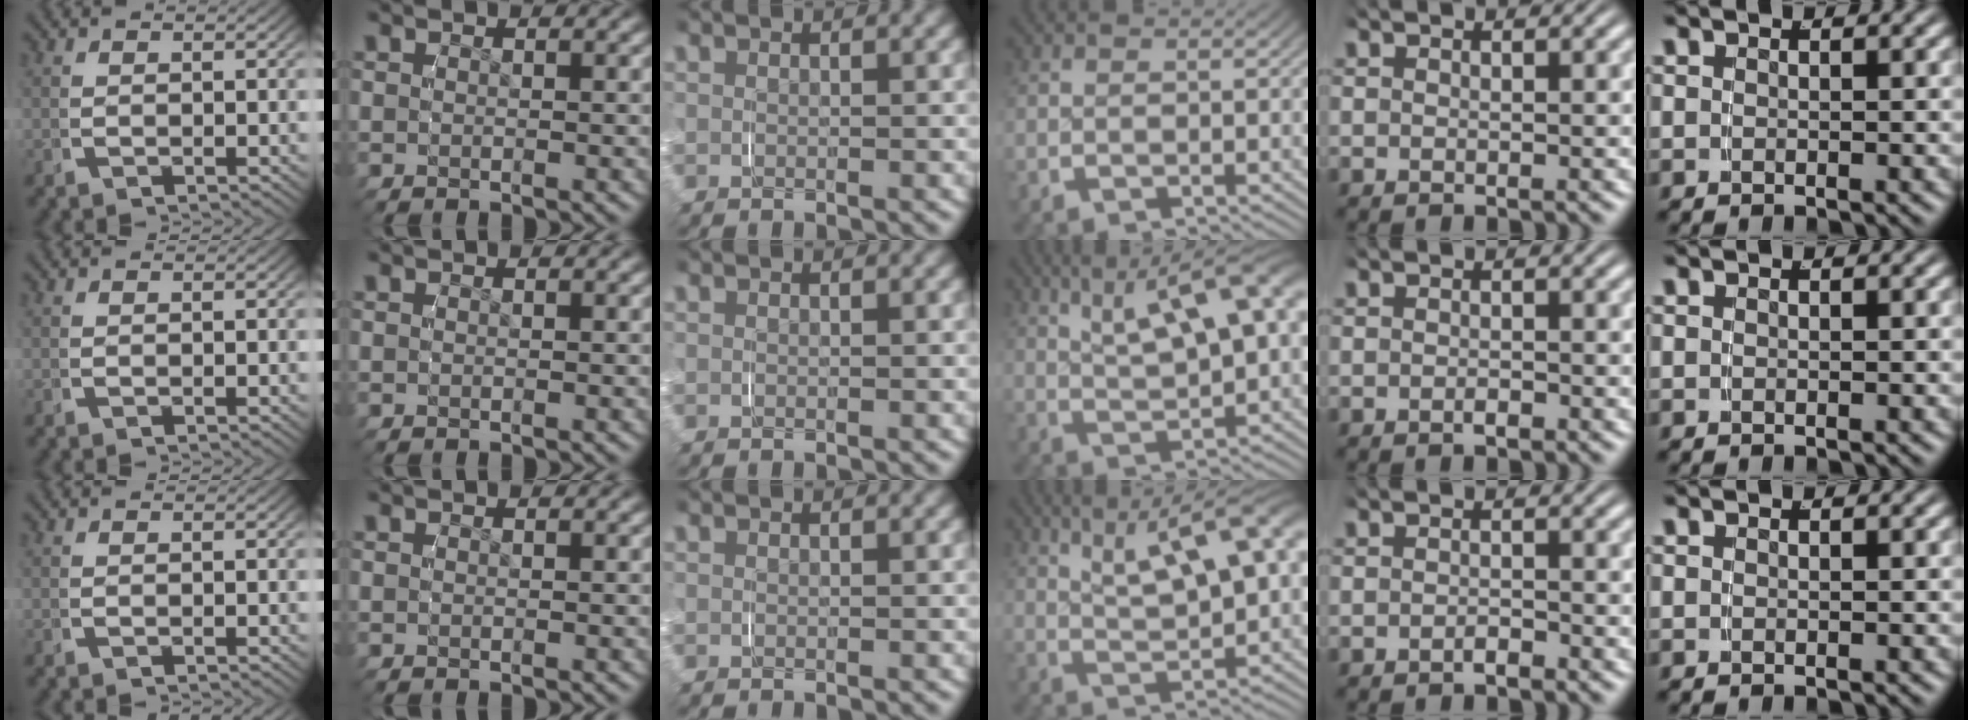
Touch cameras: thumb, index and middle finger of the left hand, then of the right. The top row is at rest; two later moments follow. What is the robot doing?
{"motion": "grasp_and_lifting", "object": "map"}